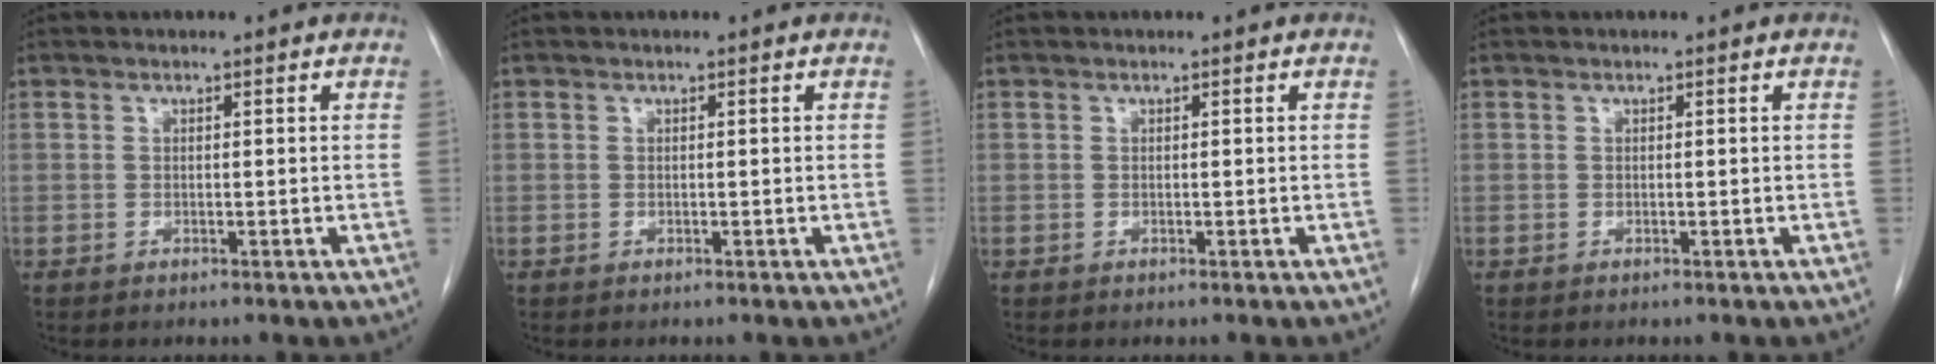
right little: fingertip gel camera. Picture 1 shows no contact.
{"total": 0.0}
{"total": 0.0}
{"total": 0.0}